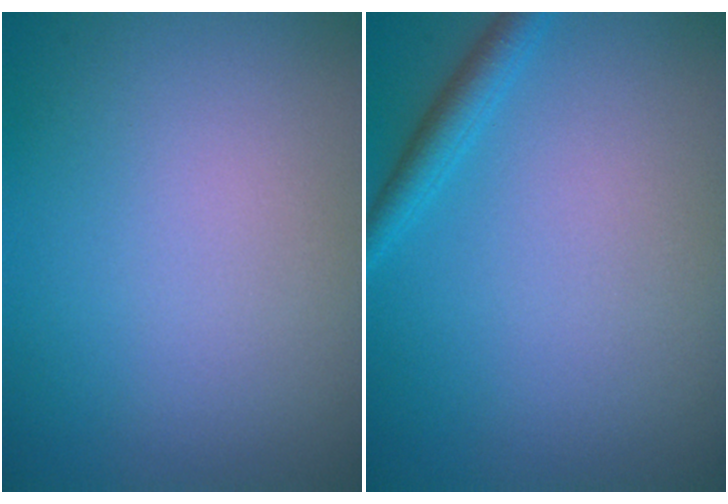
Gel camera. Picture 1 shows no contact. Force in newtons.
{"total": 1.9, "press": 1.9, "slide": 0.1}